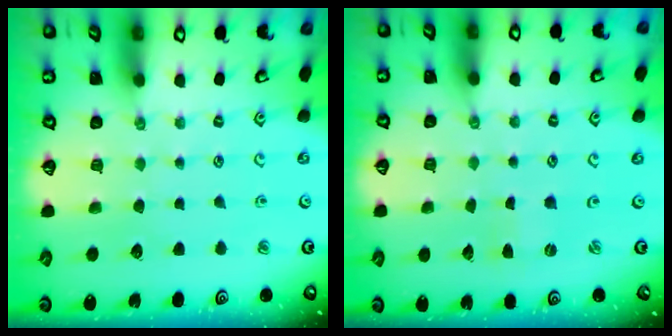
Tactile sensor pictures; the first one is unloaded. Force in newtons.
{"total": 0.5, "press": 0.4, "slide": 0.3}